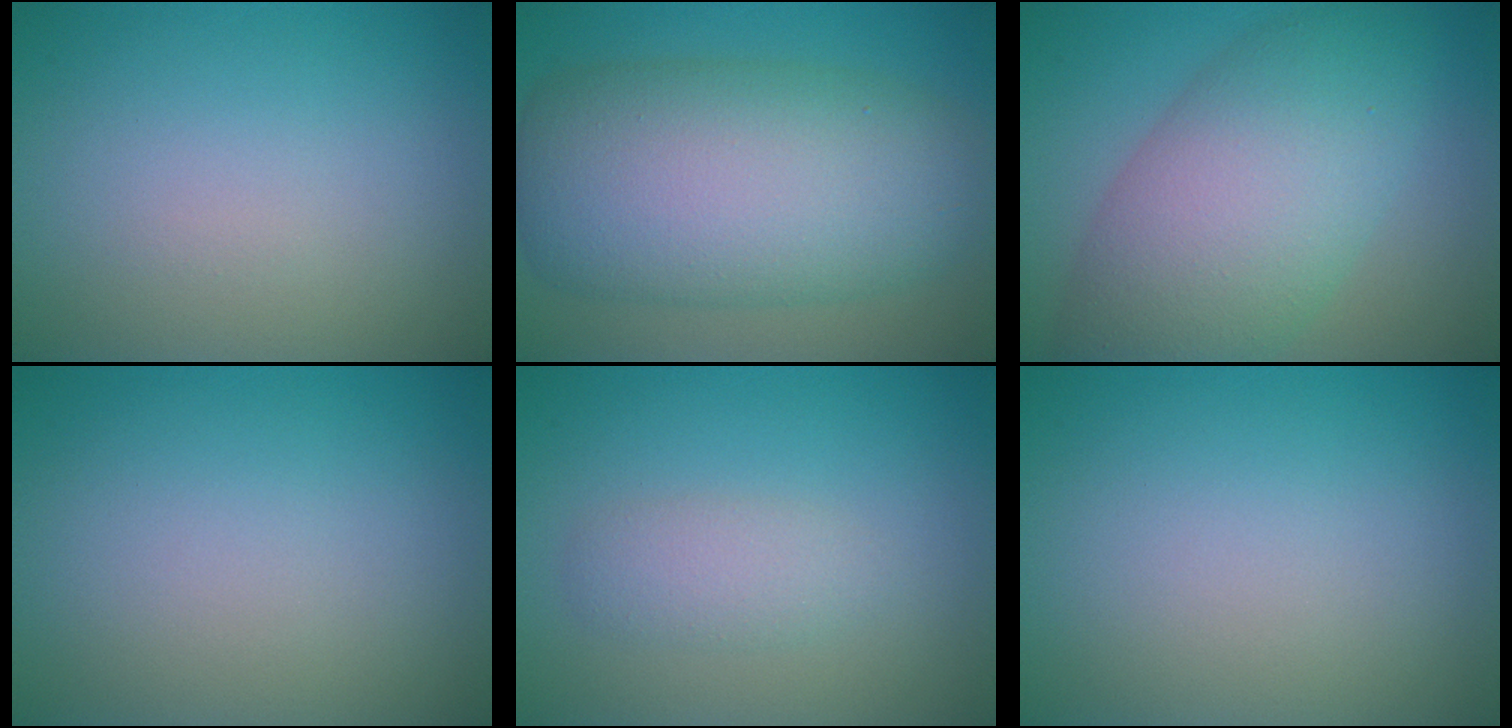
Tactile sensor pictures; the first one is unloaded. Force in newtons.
{"total": 12.3, "press": 12.3, "slide": 0.1}
{"total": 9.4, "press": 9.4, "slide": 0.3}
{"total": 0.0}
{"total": 2.1, "press": 2.1, "slide": 0.0}
{"total": 0.0}